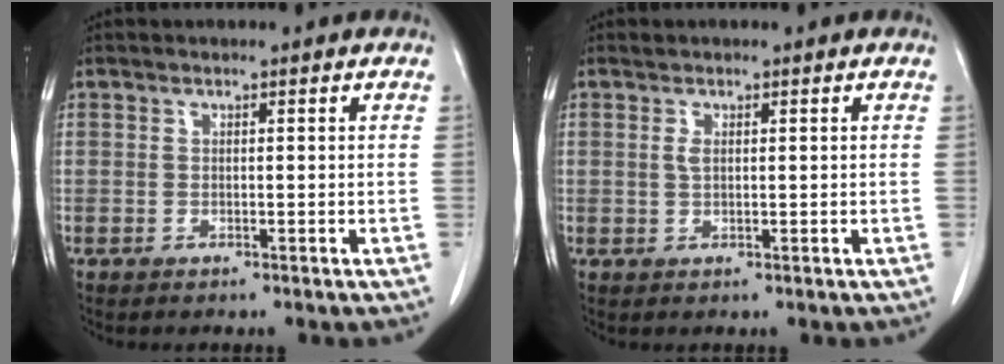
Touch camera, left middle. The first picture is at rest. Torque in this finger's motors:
{"motor_torque": [0.16, -0.06, -0.41, -0.11]}